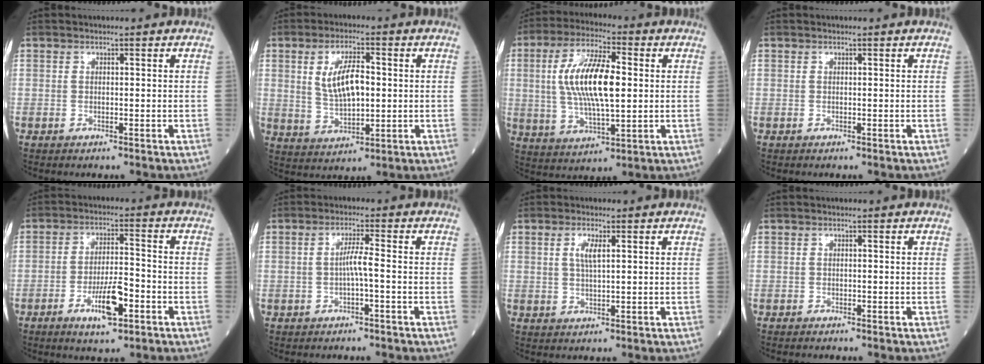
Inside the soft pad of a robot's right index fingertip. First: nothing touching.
{"total": 8.2, "force": [1.1, 3.1, 7.5], "torque": [-0.148, 0.005, 0.027]}
{"total": 13.6, "force": [1.5, 4.0, 12.9], "torque": [-0.257, 0.010, 0.027]}
{"total": 0.0}
{"total": 7.4, "force": [-3.4, 1.7, 6.3], "torque": [-0.120, -0.001, -0.056]}
{"total": 2.7, "force": [-0.7, -0.2, 2.6], "torque": [-0.046, 0.005, -0.013]}
{"total": 2.9, "force": [0.9, 0.6, 2.7], "torque": [-0.059, 0.001, 0.018]}
{"total": 0.7, "force": [-0.7, 0.2, 0.2], "torque": [-0.008, -0.001, -0.012]}